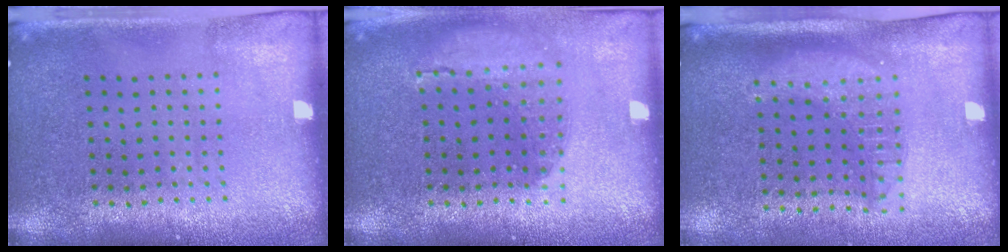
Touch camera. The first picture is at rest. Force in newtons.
{"total": 1.1, "press": 1.1, "slide": 0.2}
{"total": 1.8, "press": 1.5, "slide": 0.9}